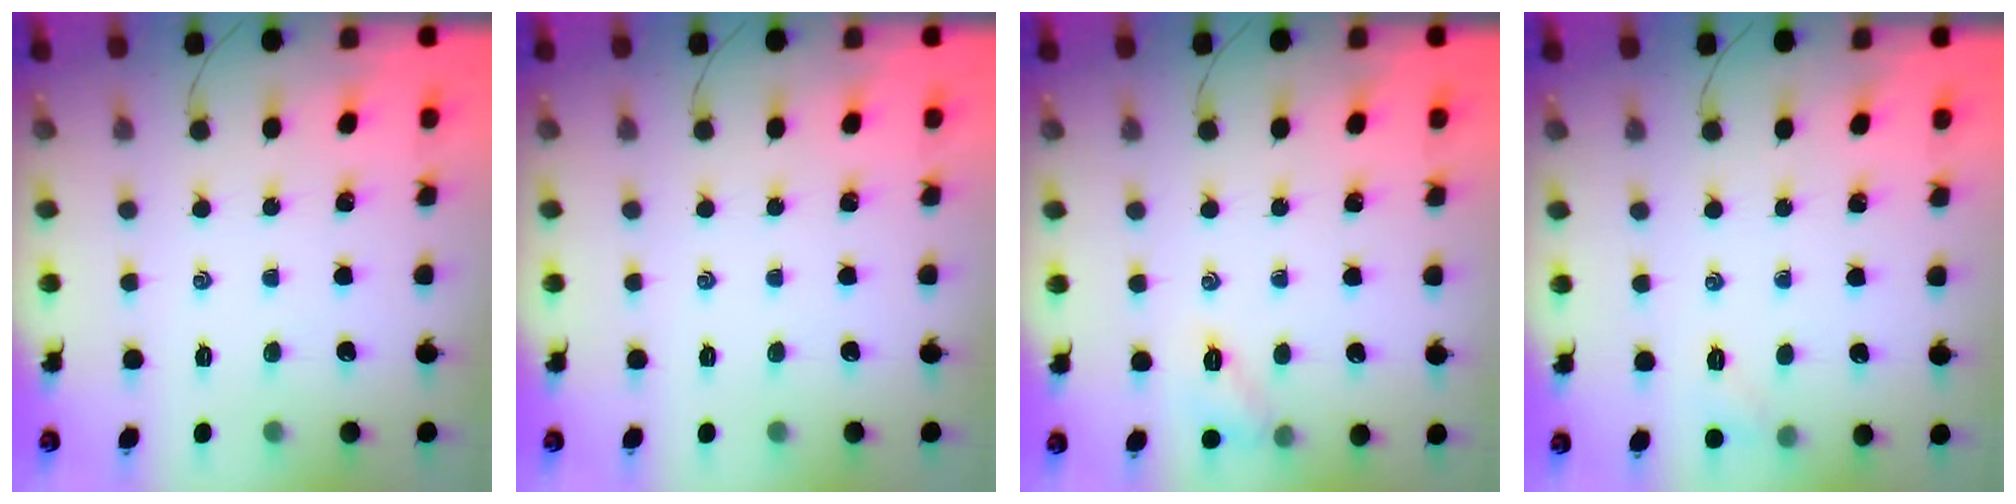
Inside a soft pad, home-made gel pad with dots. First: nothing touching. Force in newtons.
{"total": 0.0}
{"total": 6.8, "press": 6.7, "slide": 1.5}
{"total": 5.3, "press": 5.1, "slide": 1.4}